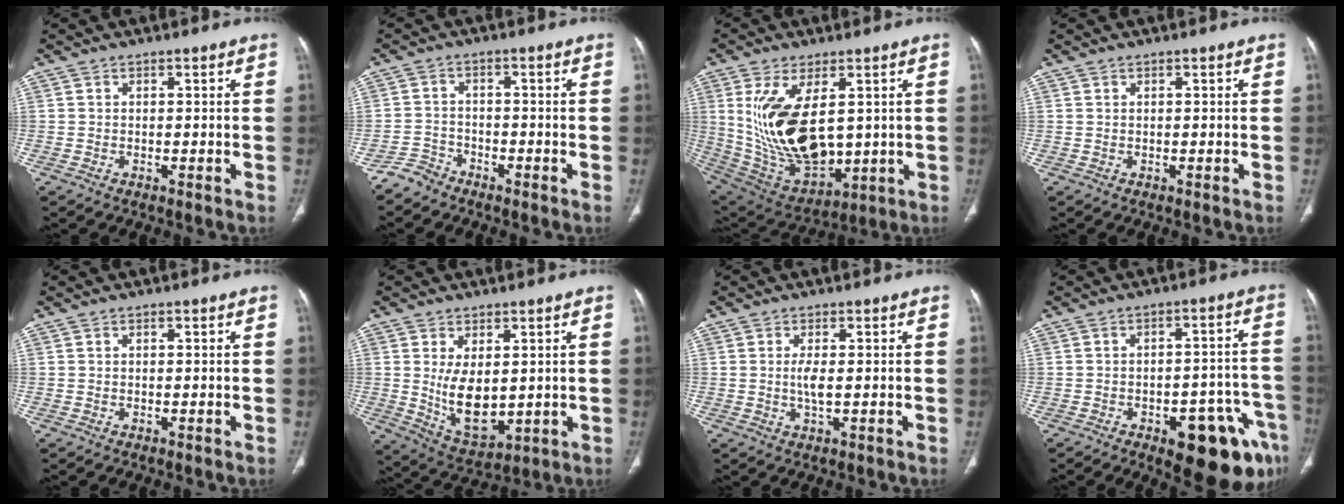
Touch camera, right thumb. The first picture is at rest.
{"total": 3.5, "force": [-3.1, 1.5, -0.1], "torque": [0.007, 0.010, -0.066]}
{"total": 19.6, "force": [2.9, 10.5, 16.3], "torque": [-0.294, -0.017, 0.084]}
{"total": 0.0}
{"total": 0.0}
{"total": 10.0, "force": [0.8, 5.6, 8.3], "torque": [-0.125, -0.022, 0.039]}
{"total": 2.9, "force": [0.1, 0.8, 2.8], "torque": [-0.060, -0.005, 0.004]}
{"total": 16.7, "force": [-8.5, 6.7, 12.7], "torque": [-0.102, 0.052, -0.098]}